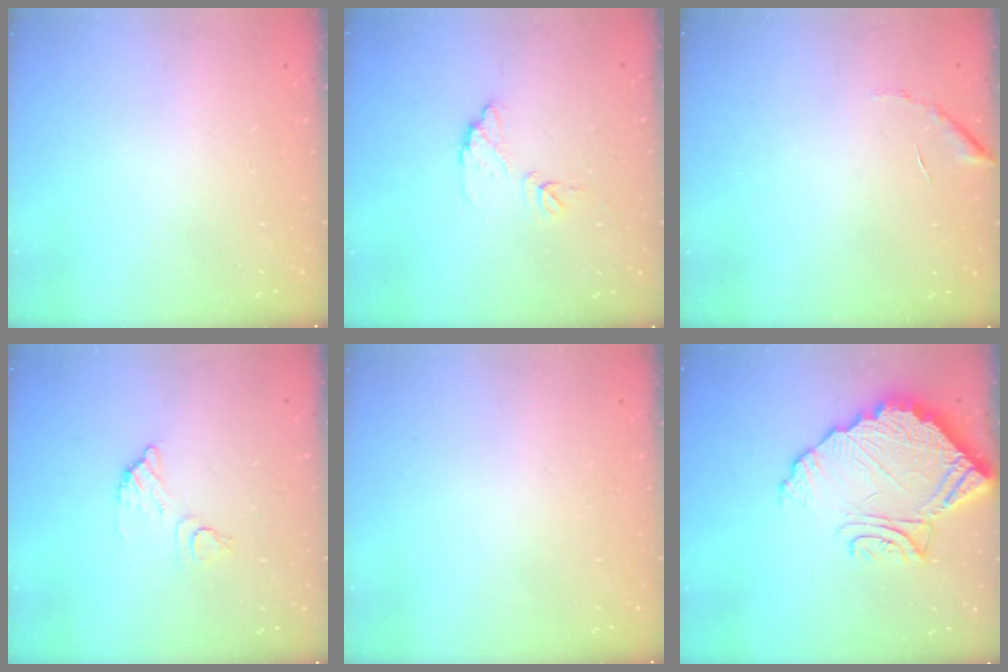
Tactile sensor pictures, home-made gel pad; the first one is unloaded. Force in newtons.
{"total": 7.2, "press": 7.2, "slide": 0.3}
{"total": 6.2, "press": 6.2, "slide": 0.2}
{"total": 6.2, "press": 6.2, "slide": 0.3}
{"total": 0.0}
{"total": 16.9, "press": 16.8, "slide": 1.4}